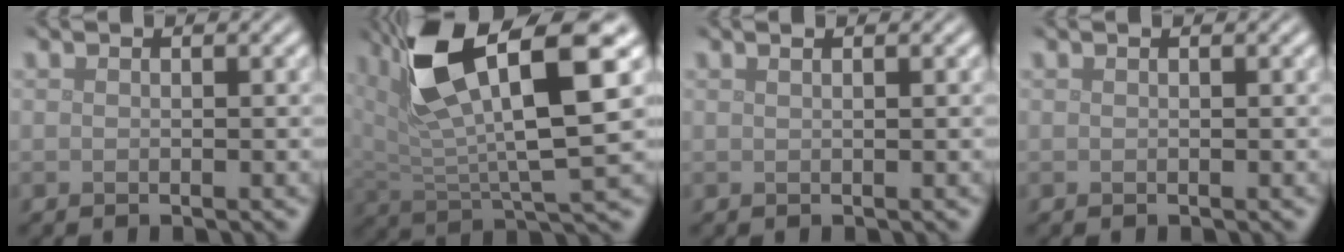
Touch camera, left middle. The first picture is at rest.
{"total": 11.3, "force": [5.4, 3.1, 9.4], "torque": [-0.175, 0.005, 0.098]}
{"total": 1.3, "force": [0.8, 0.6, 0.9], "torque": [-0.001, -0.002, 0.000]}
{"total": 0.0}